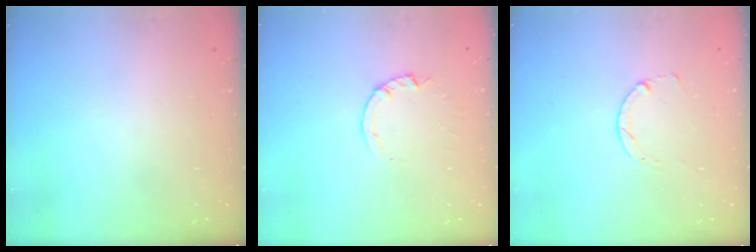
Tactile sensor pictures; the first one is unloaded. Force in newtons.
{"total": 1.0, "press": 0.9, "slide": 0.3}
{"total": 1.4, "press": 1.4, "slide": 0.2}